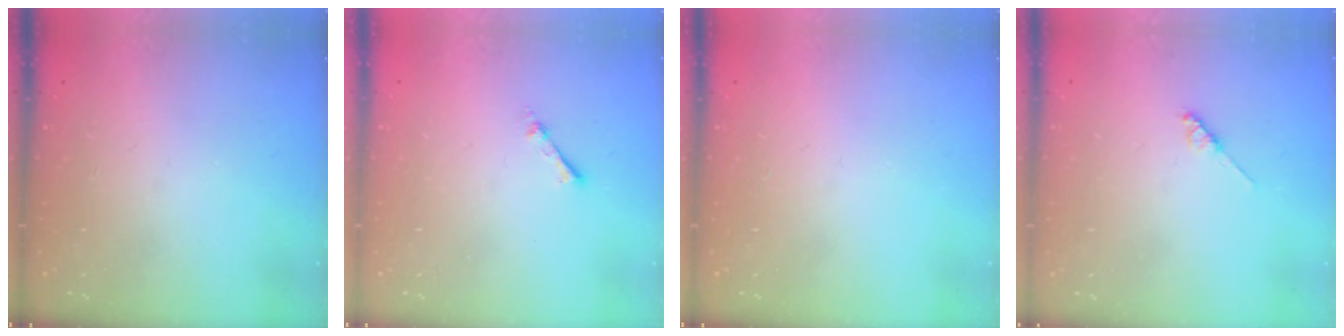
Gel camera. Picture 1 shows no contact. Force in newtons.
{"total": 1.9, "press": 1.9, "slide": 0.3}
{"total": 0.0}
{"total": 3.5, "press": 3.5, "slide": 0.4}